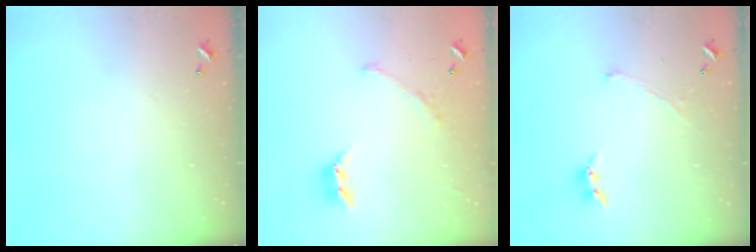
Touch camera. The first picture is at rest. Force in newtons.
{"total": 1.5, "press": 1.0, "slide": 1.2}
{"total": 1.3, "press": 1.2, "slide": 0.5}